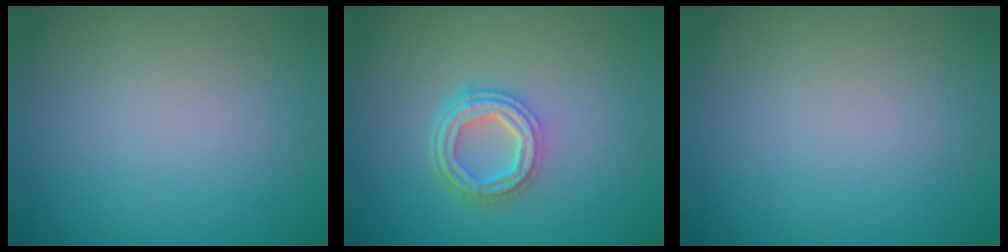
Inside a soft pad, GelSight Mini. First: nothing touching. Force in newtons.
{"total": 3.9, "press": 2.9, "slide": 2.6}
{"total": 0.0}